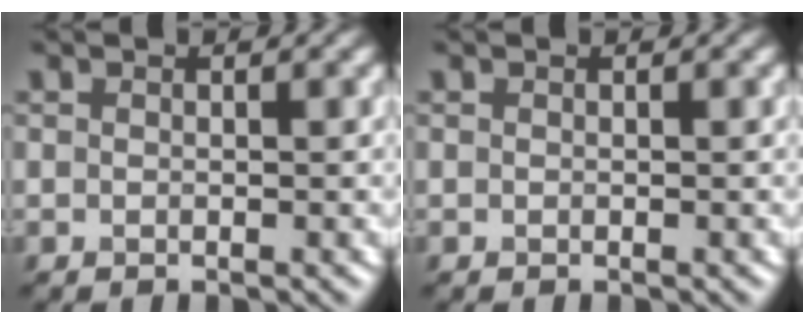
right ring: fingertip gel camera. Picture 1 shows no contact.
{"total": 0.0}